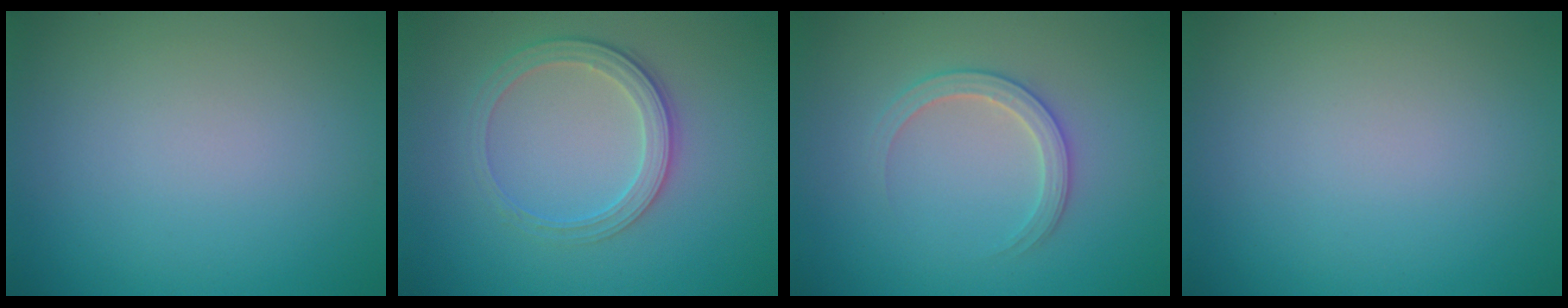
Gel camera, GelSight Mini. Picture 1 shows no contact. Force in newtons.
{"total": 2.8, "press": 2.6, "slide": 1.1}
{"total": 2.5, "press": 2.5, "slide": 0.3}
{"total": 0.0}